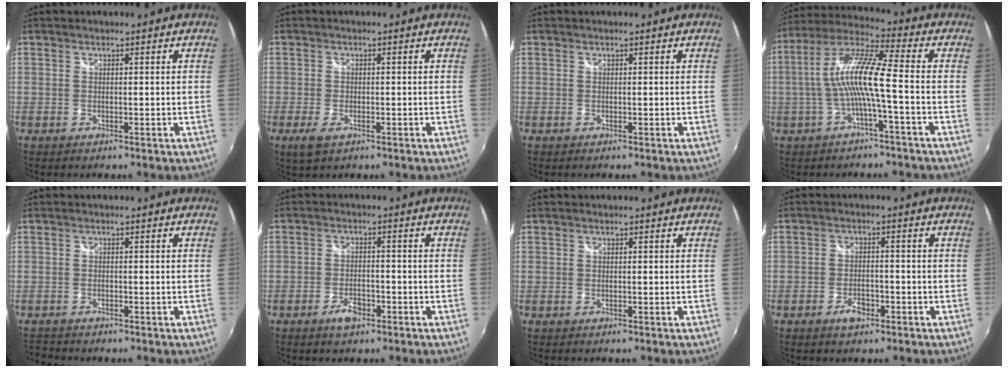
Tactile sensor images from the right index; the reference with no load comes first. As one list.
[{"total": 3.7, "force": [-2.0, 1.7, 2.6], "torque": [-0.059, -0.011, -0.035]}, {"total": 0.0}, {"total": 11.2, "force": [-2.0, 0.4, 11.0], "torque": [-0.218, 0.014, -0.035]}, {"total": 2.2, "force": [-2.0, 0.8, 0.5], "torque": [-0.019, -0.007, -0.038]}, {"total": 4.4, "force": [-2.7, 2.1, 2.8], "torque": [-0.063, -0.002, -0.046]}, {"total": 0.0}, {"total": 4.1, "force": [-2.4, 2.1, 2.6], "torque": [-0.057, -0.002, -0.041]}]